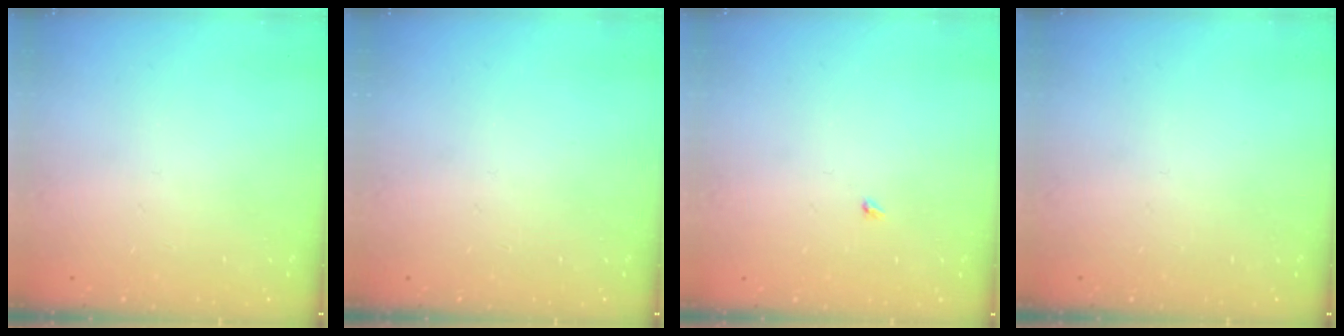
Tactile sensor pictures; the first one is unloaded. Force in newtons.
{"total": 0.0}
{"total": 1.9, "press": 1.9, "slide": 0.3}
{"total": 0.0}